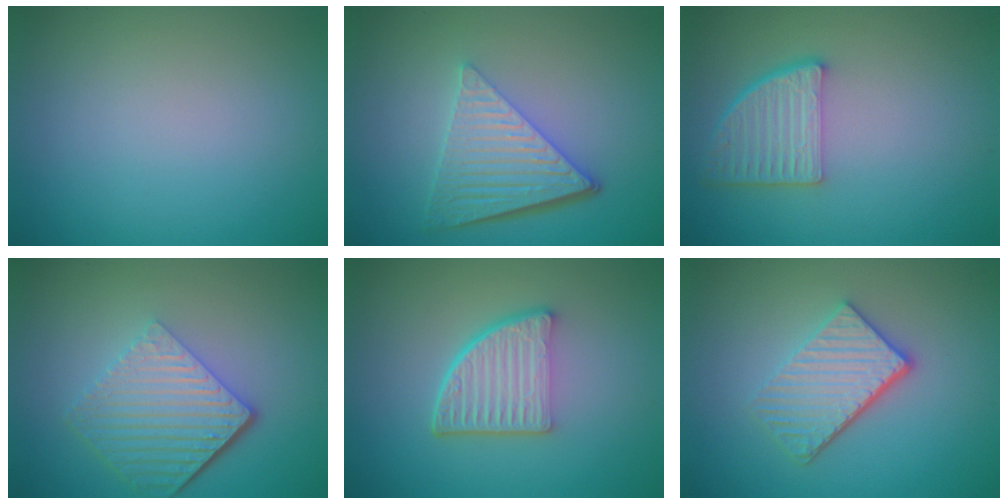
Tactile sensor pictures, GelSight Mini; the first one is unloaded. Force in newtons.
{"total": 6.2, "press": 4.2, "slide": 4.5}
{"total": 4.5, "press": 3.5, "slide": 2.9}
{"total": 6.2, "press": 4.2, "slide": 4.5}
{"total": 5.5, "press": 3.9, "slide": 3.8}
{"total": 4.4, "press": 3.5, "slide": 2.7}